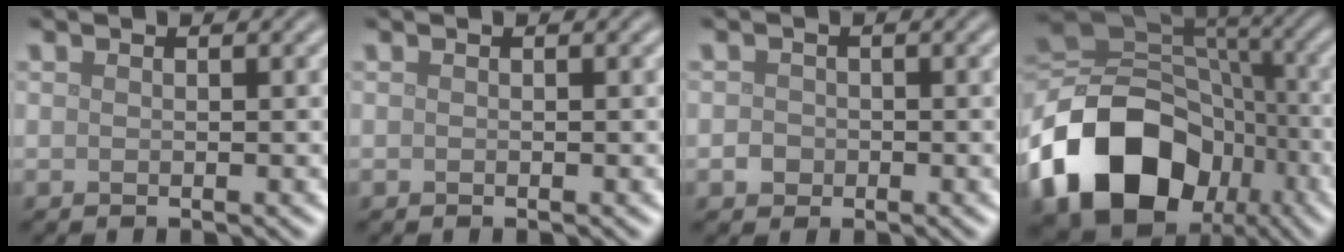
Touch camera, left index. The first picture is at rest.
{"total": 0.0}
{"total": 1.1, "force": [-0.4, 1.0, 0.2], "torque": [0.002, -0.001, -0.010]}
{"total": 16.2, "force": [-7.0, 11.7, 8.7], "torque": [-0.178, -0.017, -0.130]}